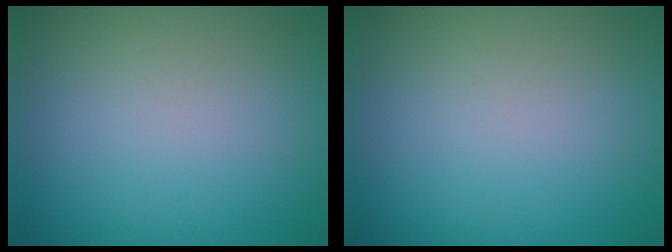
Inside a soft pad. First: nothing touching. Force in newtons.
{"total": 0.0}